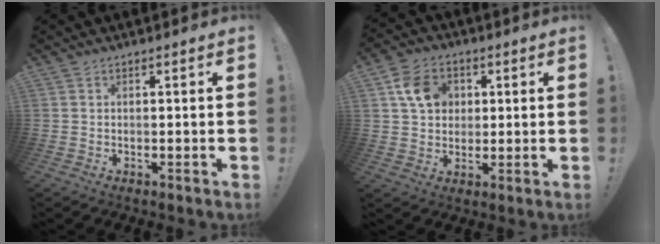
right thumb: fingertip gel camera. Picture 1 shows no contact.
{"total": 10.9, "force": [3.6, 8.9, 5.1], "torque": [-0.078, 0.003, 0.073]}